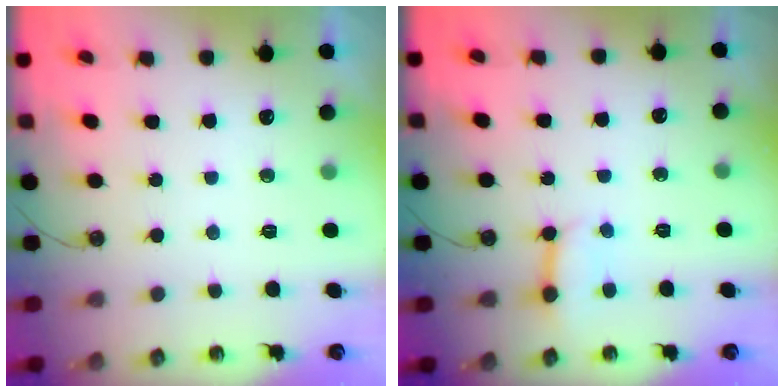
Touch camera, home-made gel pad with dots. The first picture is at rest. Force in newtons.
{"total": 3.5, "press": 3.4, "slide": 0.5}